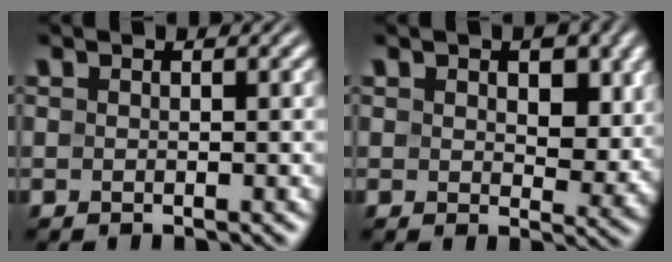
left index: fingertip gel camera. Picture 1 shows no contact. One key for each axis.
{"total": 5.0, "fx": 1.4, "fy": 3.0, "fz": 3.7, "tx": -0.044, "ty": -0.009, "tz": 0.023}